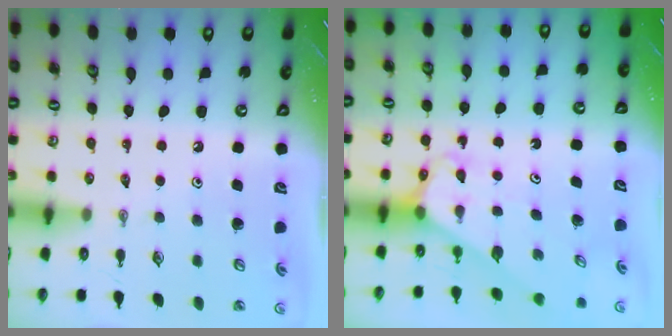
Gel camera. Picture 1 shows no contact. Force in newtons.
{"total": 3.0, "press": 3.0, "slide": 0.2}